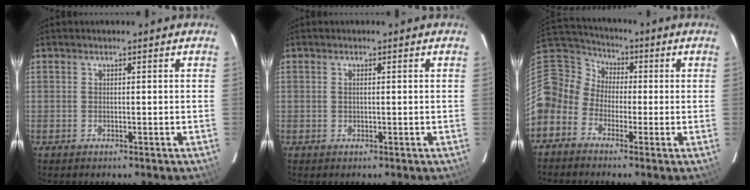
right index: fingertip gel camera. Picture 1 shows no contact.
{"total": 0.7, "force": [0.1, 0.2, 0.7], "torque": [-0.014, 0.002, 0.000]}
{"total": 10.4, "force": [-2.8, 9.4, 3.6], "torque": [-0.096, 0.032, -0.081]}